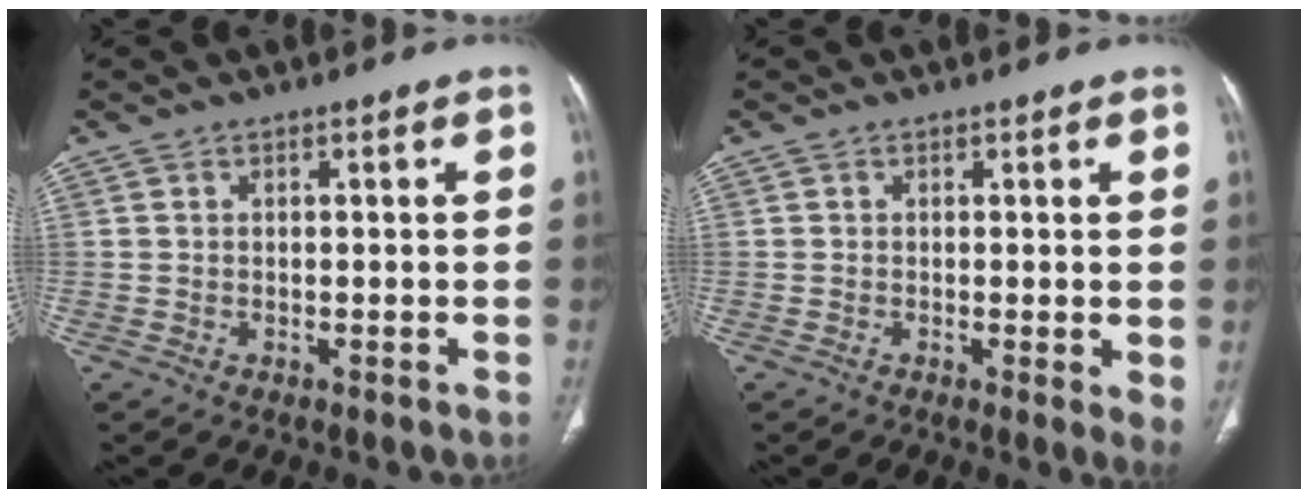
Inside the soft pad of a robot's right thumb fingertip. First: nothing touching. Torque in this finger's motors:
{"motor_torque": [-0.01, 0.80, -0.17, 0.01, -0.01]}